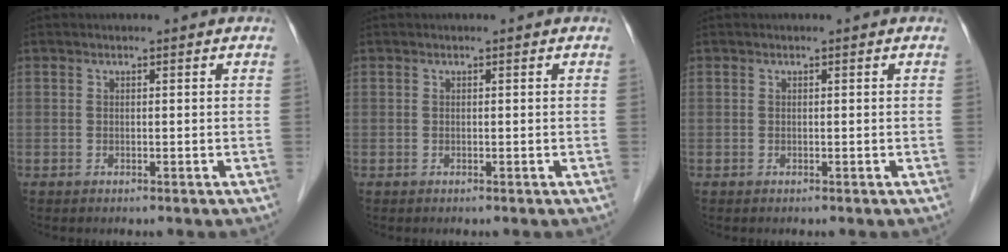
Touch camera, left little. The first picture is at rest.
{"total": 0.0}
{"total": 0.0}